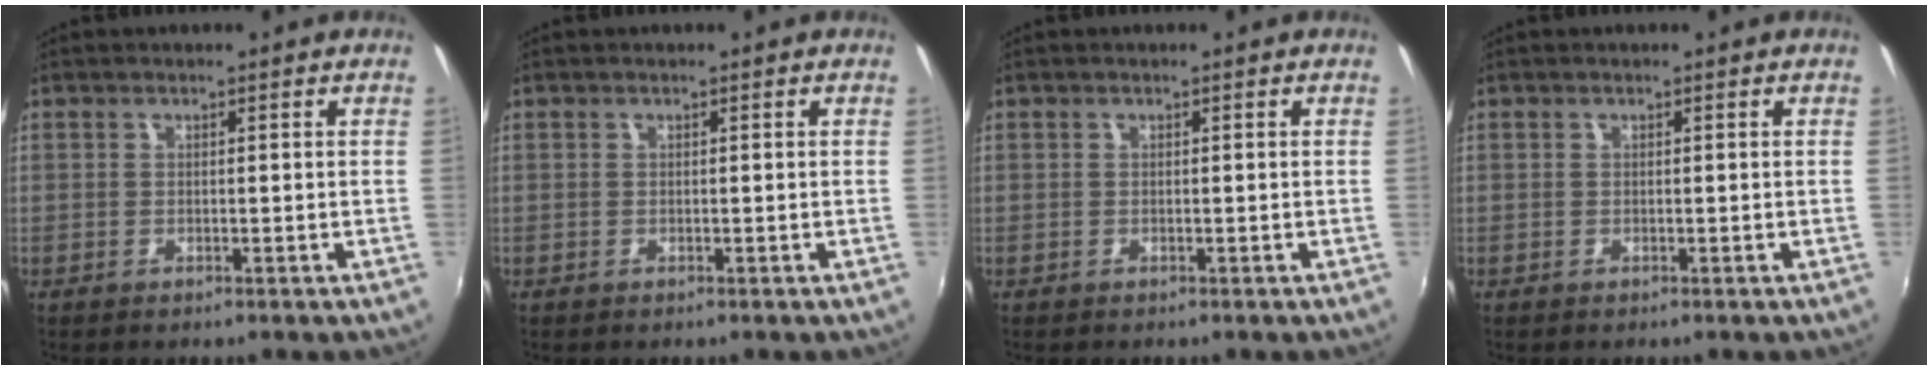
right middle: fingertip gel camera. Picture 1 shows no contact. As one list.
[{"total": 0.0}, {"total": 0.0}, {"total": 0.0}]